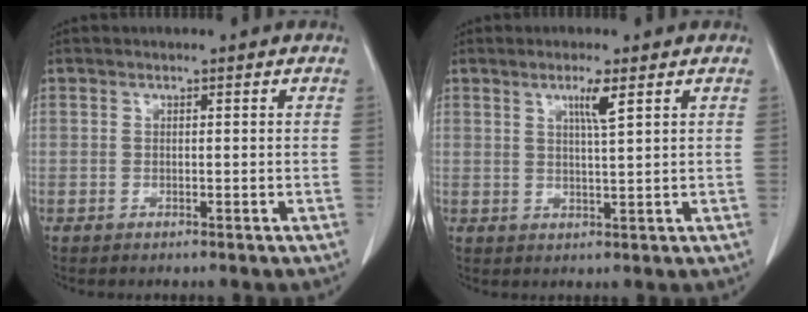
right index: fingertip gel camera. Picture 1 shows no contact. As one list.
[{"total": 3.3, "force": [1.7, -0.3, 2.9], "torque": [-0.054, -0.005, 0.031]}]